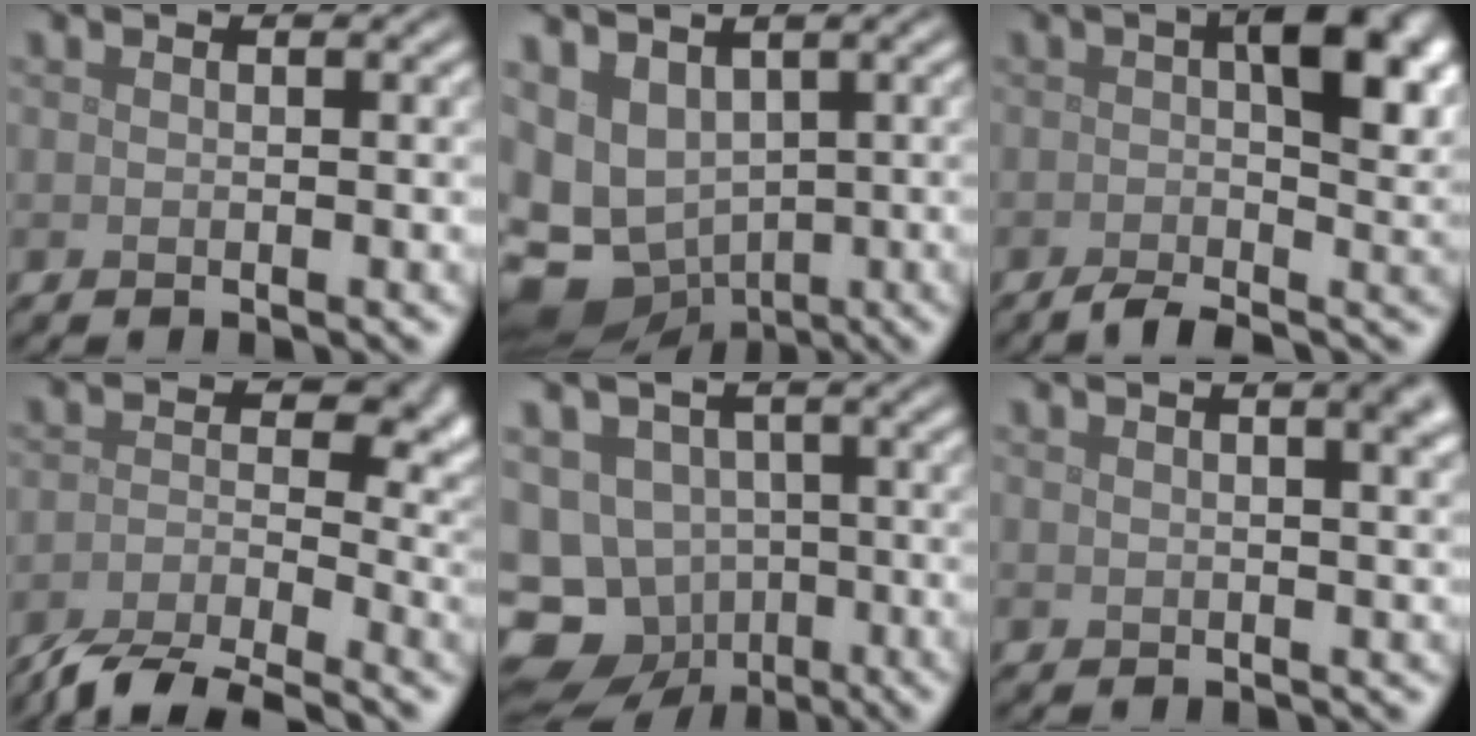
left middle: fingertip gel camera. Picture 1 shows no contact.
{"total": 7.0, "force": [-0.6, 5.7, 4.1], "torque": [-0.083, -0.014, 0.010]}
{"total": 8.1, "force": [-0.3, 3.0, 7.5], "torque": [-0.106, 0.008, -0.017]}
{"total": 8.1, "force": [-4.5, 3.8, 5.5], "torque": [-0.089, -0.019, -0.085]}
{"total": 13.2, "force": [-6.8, 10.5, 4.3], "torque": [-0.087, -0.044, -0.113]}
{"total": 6.1, "force": [3.2, 2.9, 4.3], "torque": [-0.018, 0.038, 0.018]}